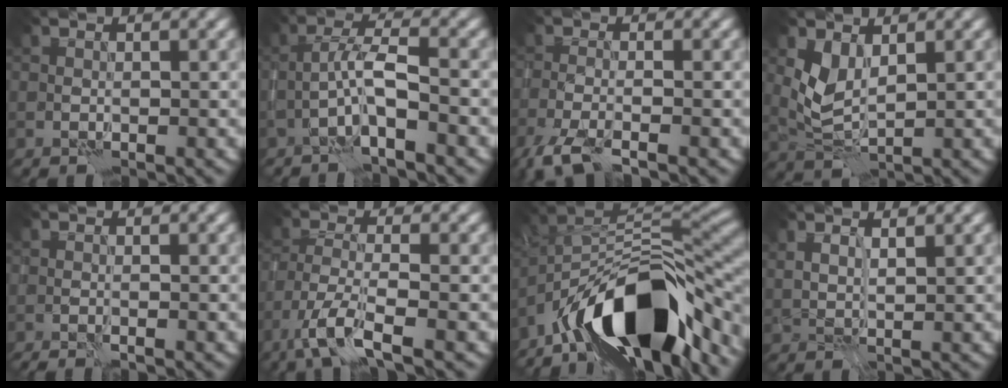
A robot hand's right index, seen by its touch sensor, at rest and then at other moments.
{"total": 3.2, "force": [-1.4, -0.1, 2.9], "torque": [-0.055, 0.017, -0.030]}
{"total": 3.6, "force": [-2.9, 0.3, 2.0], "torque": [-0.045, -0.010, -0.062]}
{"total": 2.4, "force": [1.9, 0.7, 1.3], "torque": [-0.036, -0.008, 0.046]}
{"total": 1.0, "force": [-0.8, -0.2, 0.6], "torque": [-0.015, 0.002, -0.013]}
{"total": 5.3, "force": [-3.5, 0.8, 3.8], "torque": [-0.078, -0.005, -0.072]}
{"total": 13.4, "force": [-7.7, 5.4, 9.6], "torque": [-0.154, 0.013, -0.129]}
{"total": 2.1, "force": [2.0, -0.4, 0.1], "torque": [-0.007, -0.004, 0.044]}